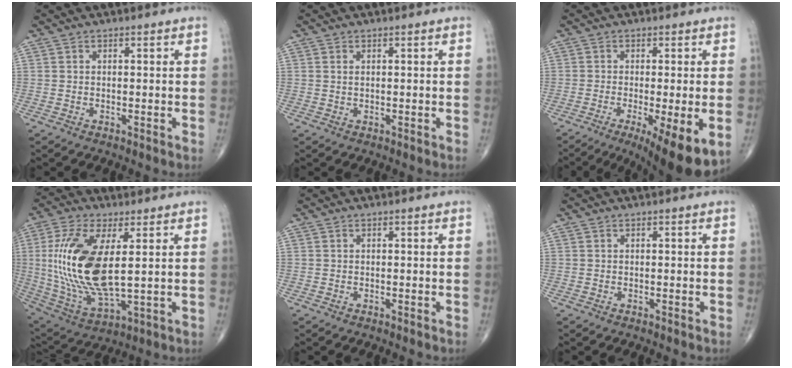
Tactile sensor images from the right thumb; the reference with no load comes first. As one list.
[{"total": 0.6, "force": [0.3, 0.3, 0.5], "torque": [-0.013, 0.002, 0.007]}, {"total": 12.2, "force": [-4.8, 3.0, 10.9], "torque": [-0.144, -0.019, -0.067]}, {"total": 19.7, "force": [2.6, 8.1, 17.8], "torque": [-0.383, -0.022, 0.058]}, {"total": 0.0}, {"total": 0.0}]